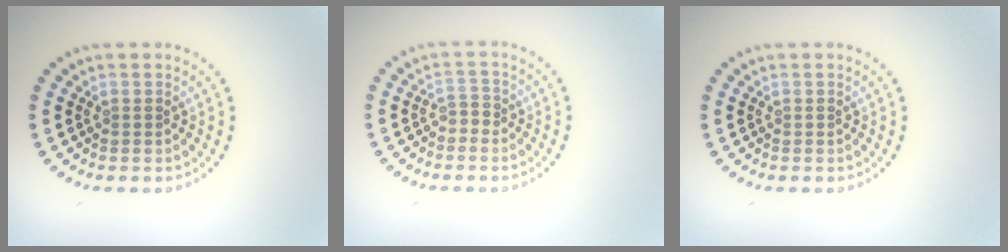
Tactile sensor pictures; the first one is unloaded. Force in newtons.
{"total": 1.1, "press": 0.8, "slide": 0.7}
{"total": 0.0}